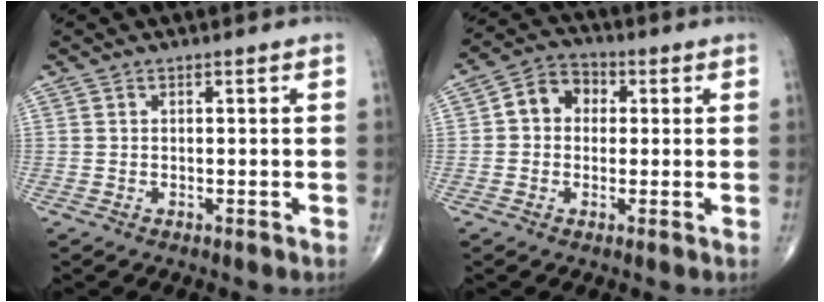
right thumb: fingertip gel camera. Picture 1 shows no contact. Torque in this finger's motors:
{"motor_torque": [0.04, 0.04, 0.29, 0.13, 0.04]}